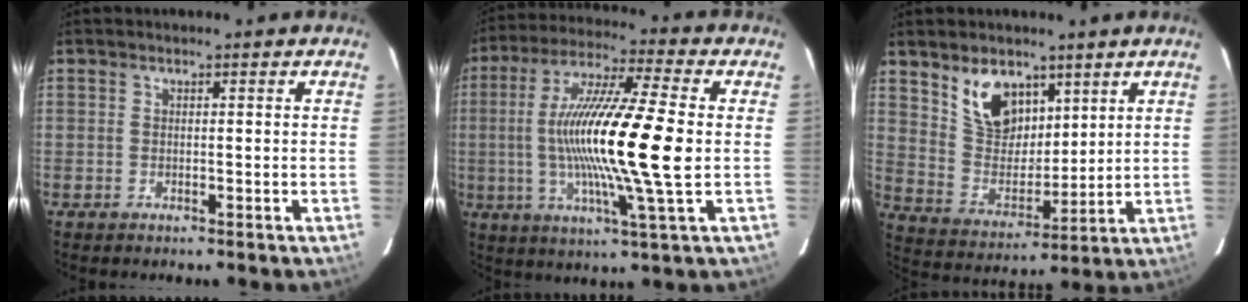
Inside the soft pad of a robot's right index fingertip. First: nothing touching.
{"total": 19.2, "force": [-0.5, 0.7, 19.2], "torque": [-0.349, -0.005, -0.016]}
{"total": 11.5, "force": [6.7, 7.0, 6.0], "torque": [-0.112, 0.009, 0.142]}